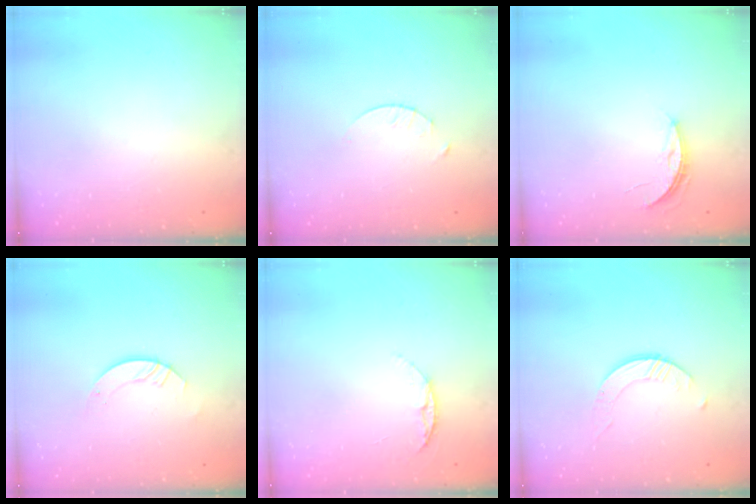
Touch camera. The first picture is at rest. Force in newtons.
{"total": 1.7, "press": 1.6, "slide": 0.2}
{"total": 3.9, "press": 3.9, "slide": 0.4}
{"total": 3.5, "press": 3.5, "slide": 0.4}
{"total": 6.4, "press": 6.3, "slide": 0.7}
{"total": 3.0, "press": 3.0, "slide": 0.2}